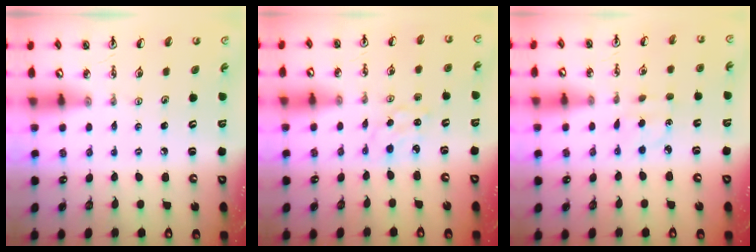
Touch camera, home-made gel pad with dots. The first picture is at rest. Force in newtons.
{"total": 1.5, "press": 1.4, "slide": 0.4}
{"total": 2.8, "press": 2.7, "slide": 0.7}